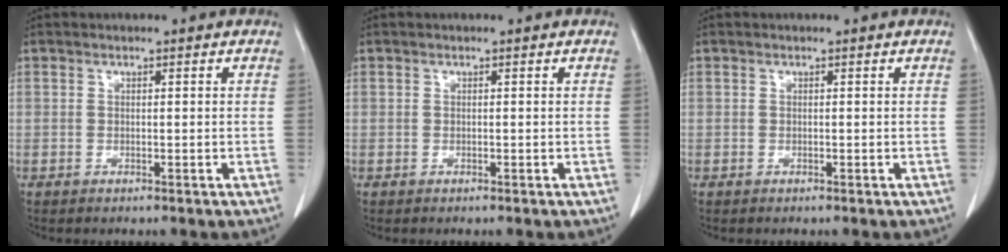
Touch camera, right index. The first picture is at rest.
{"total": 0.0}
{"total": 0.0}